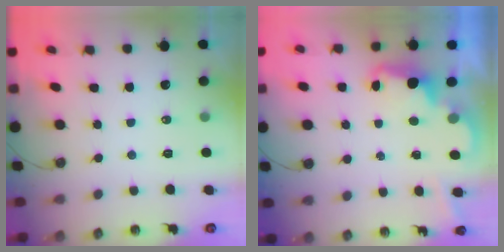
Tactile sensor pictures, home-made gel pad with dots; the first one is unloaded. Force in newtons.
{"total": 2.3, "press": 2.3, "slide": 0.5}